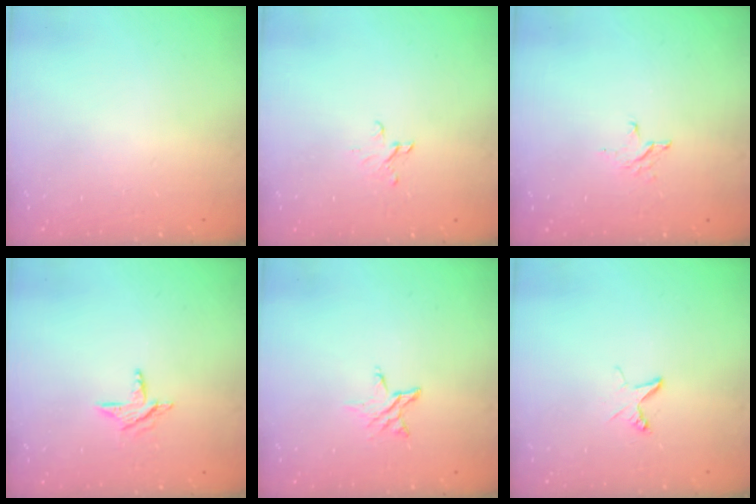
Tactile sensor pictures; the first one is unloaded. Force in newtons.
{"total": 2.6, "press": 2.6, "slide": 0.2}
{"total": 2.6, "press": 2.6, "slide": 0.3}
{"total": 6.2, "press": 6.1, "slide": 0.7}
{"total": 3.9, "press": 3.9, "slide": 0.4}
{"total": 3.9, "press": 3.9, "slide": 0.4}